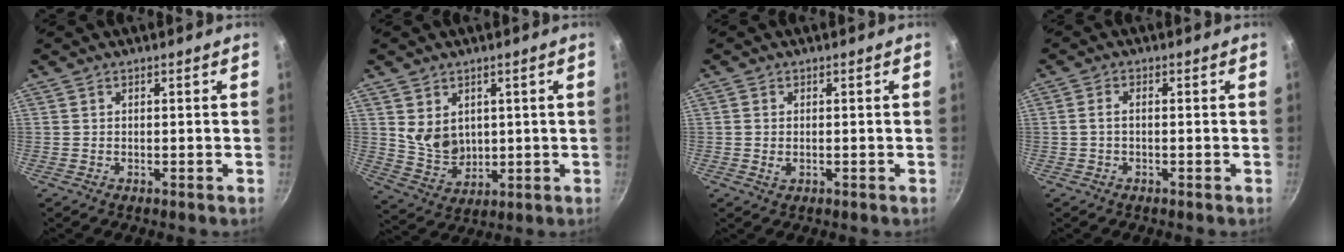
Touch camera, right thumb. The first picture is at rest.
{"total": 7.6, "force": [2.0, 5.9, 4.4], "torque": [-0.060, -0.022, 0.053]}
{"total": 1.7, "force": [-0.2, 1.1, 1.4], "torque": [-0.027, -0.001, -0.004]}
{"total": 1.8, "force": [-0.3, 0.9, 1.5], "torque": [-0.040, 0.012, -0.009]}